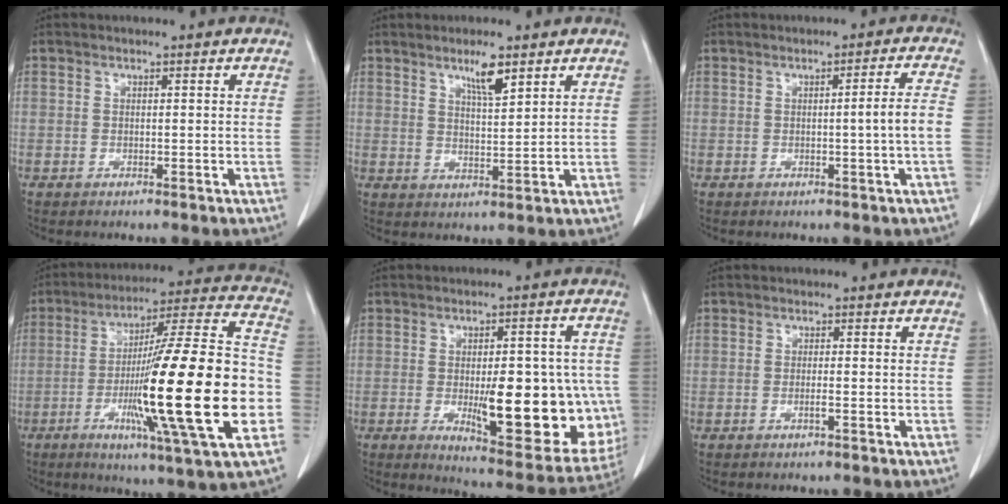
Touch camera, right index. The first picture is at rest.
{"total": 4.5, "force": [3.0, 0.4, 3.3], "torque": [-0.060, -0.005, 0.054]}
{"total": 3.8, "force": [-0.7, -1.0, 3.6], "torque": [-0.052, -0.001, -0.010]}
{"total": 27.2, "force": [-5.9, 0.7, 26.6], "torque": [-0.397, -0.014, -0.106]}
{"total": 18.7, "force": [-3.0, 5.8, 17.5], "torque": [-0.175, 0.001, -0.015]}
{"total": 1.1, "force": [-0.5, -0.2, 0.9], "torque": [-0.019, -0.001, -0.009]}